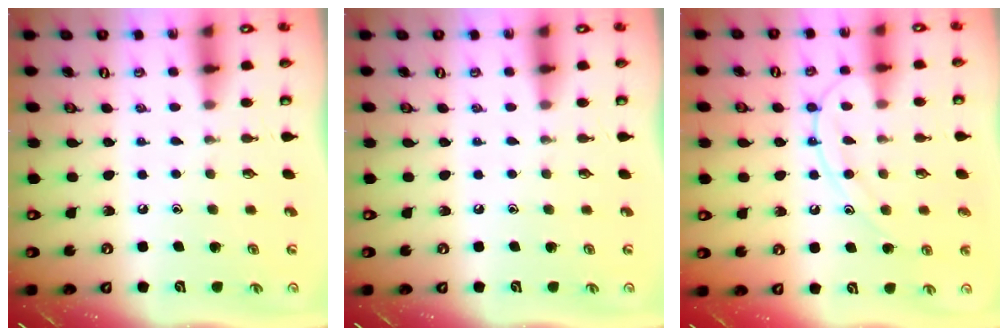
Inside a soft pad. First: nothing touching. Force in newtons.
{"total": 0.0}
{"total": 12.1, "press": 12.1, "slide": 0.7}